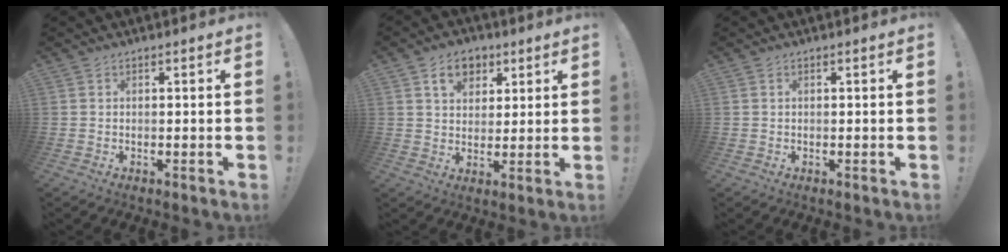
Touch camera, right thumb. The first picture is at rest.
{"total": 9.0, "force": [4.6, 6.6, 4.2], "torque": [-0.057, -0.009, 0.085]}
{"total": 0.0}